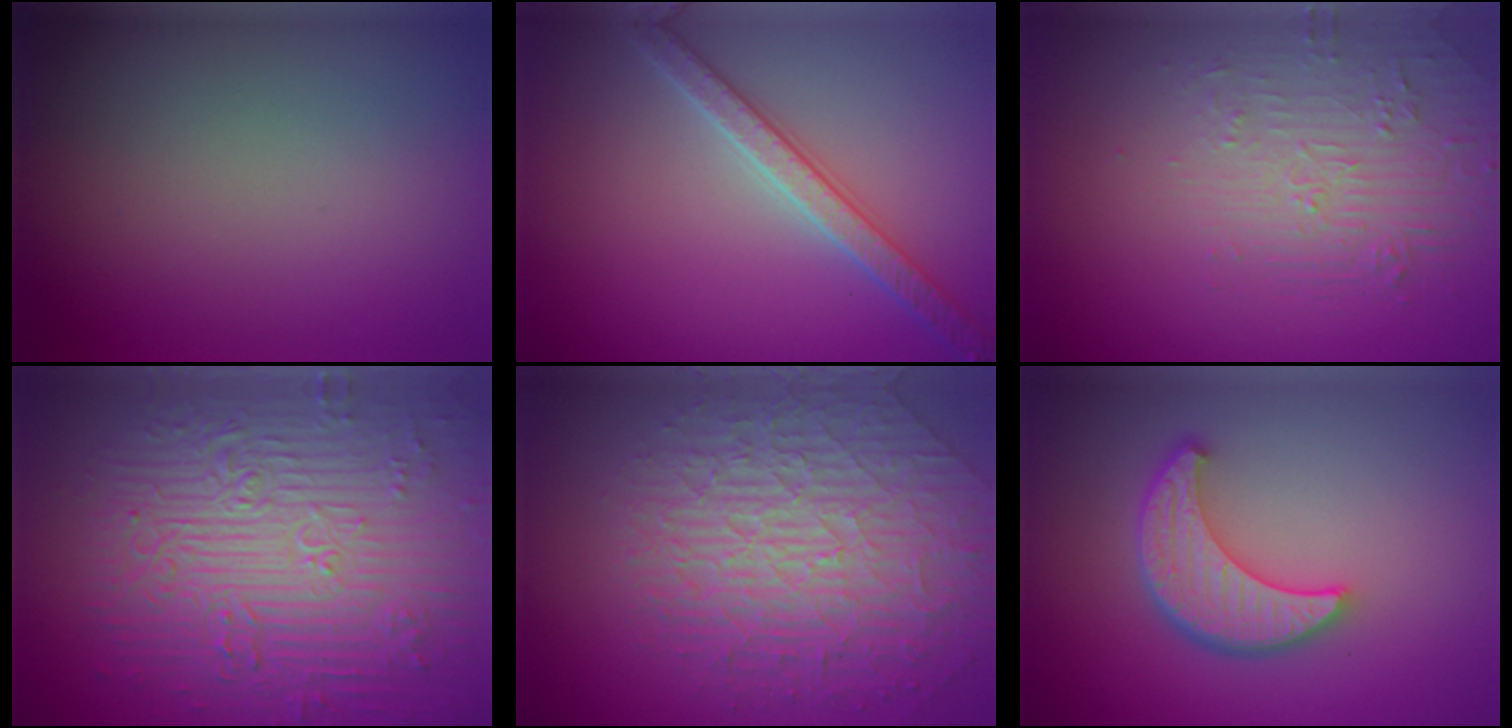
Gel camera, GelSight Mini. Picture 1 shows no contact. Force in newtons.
{"total": 3.6, "press": 3.5, "slide": 0.7}
{"total": 2.2, "press": 1.3, "slide": 1.8}
{"total": 11.4, "press": 7.6, "slide": 8.5}
{"total": 6.4, "press": 5.4, "slide": 3.4}
{"total": 5.7, "press": 4.3, "slide": 3.7}